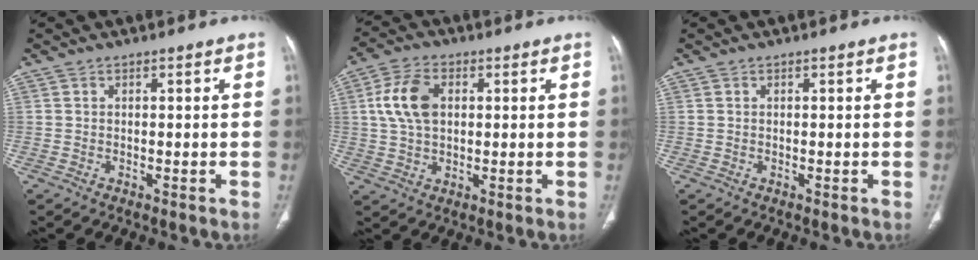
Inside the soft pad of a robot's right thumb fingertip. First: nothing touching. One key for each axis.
{"total": 9.1, "fx": 1.8, "fy": 5.8, "fz": 6.8, "tx": -0.133, "ty": 0.009, "tz": 0.034}
{"total": 0.0}